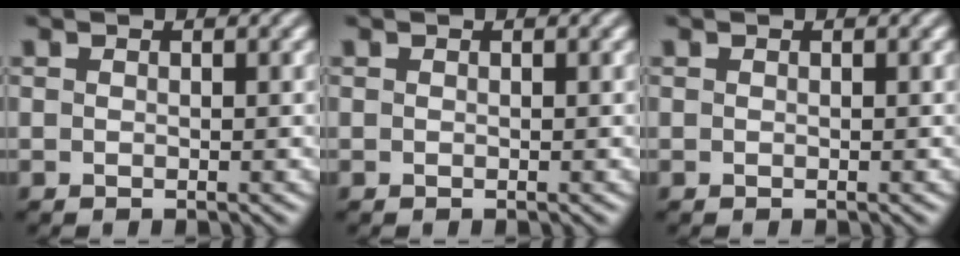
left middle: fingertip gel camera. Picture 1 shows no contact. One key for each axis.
{"total": 0.0}
{"total": 0.0}